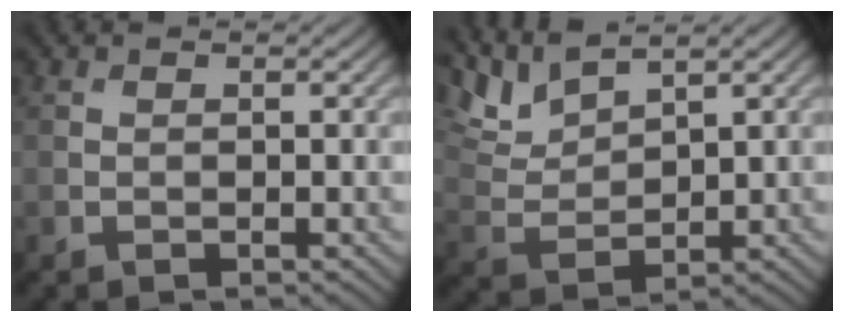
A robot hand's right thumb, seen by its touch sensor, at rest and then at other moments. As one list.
[{"total": 5.8, "force": [4.6, 1.6, 3.2], "torque": [-0.087, 0.008, 0.098]}]